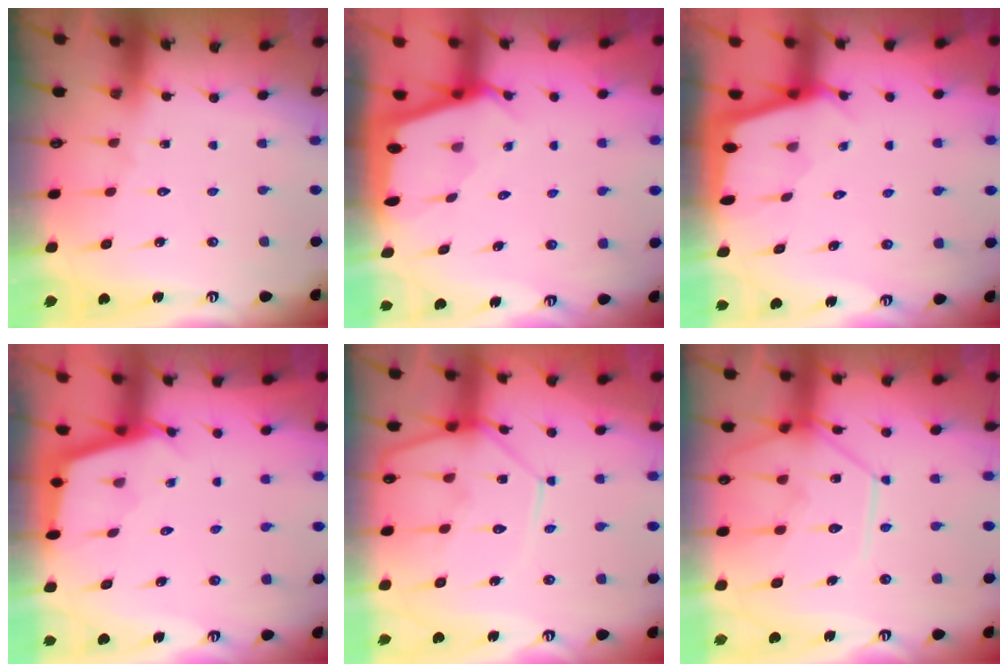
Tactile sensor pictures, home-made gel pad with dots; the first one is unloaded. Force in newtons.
{"total": 2.1, "press": 2.1, "slide": 0.1}
{"total": 2.1, "press": 2.1, "slide": 0.3}
{"total": 2.3, "press": 2.3, "slide": 0.2}
{"total": 11.5, "press": 11.4, "slide": 1.0}
{"total": 13.4, "press": 13.3, "slide": 1.6}